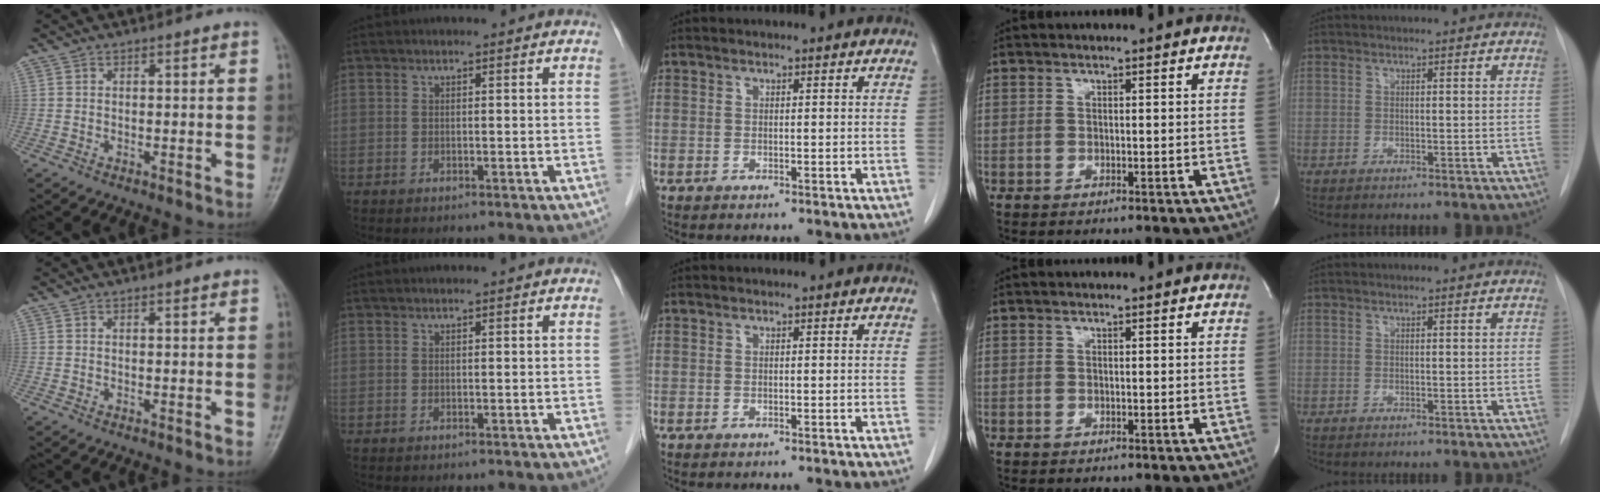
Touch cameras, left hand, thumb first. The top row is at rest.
{"thumb": {"total": 0.6, "force": [0.5, 0.1, 0.4], "torque": [-0.007, -0.002, 0.006]}, "index": {"total": 1.6, "force": [-1.5, -0.5, -0.3], "torque": [0.005, 0.002, -0.021]}}